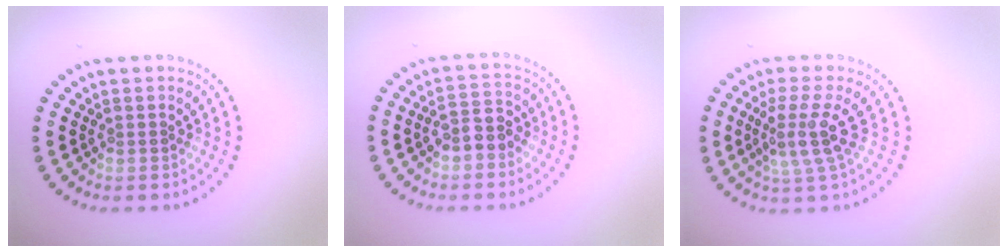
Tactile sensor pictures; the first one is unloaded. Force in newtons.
{"total": 2.6, "press": 2.5, "slide": 0.7}
{"total": 3.7, "press": 2.7, "slide": 2.6}